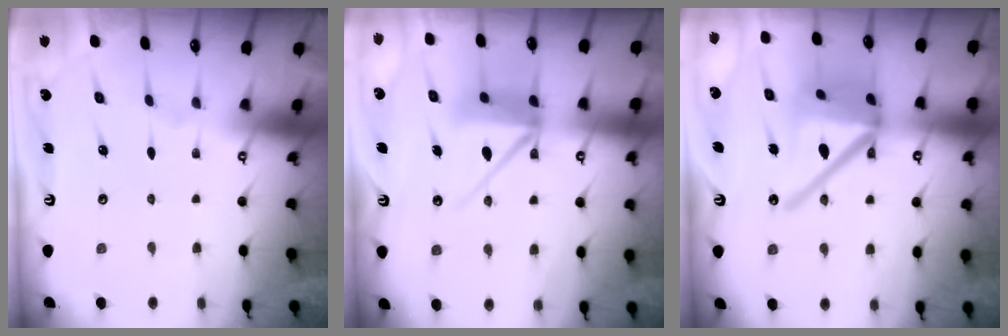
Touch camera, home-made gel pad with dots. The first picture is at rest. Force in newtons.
{"total": 12.3, "press": 12.1, "slide": 1.9}
{"total": 20.1, "press": 19.9, "slide": 2.7}